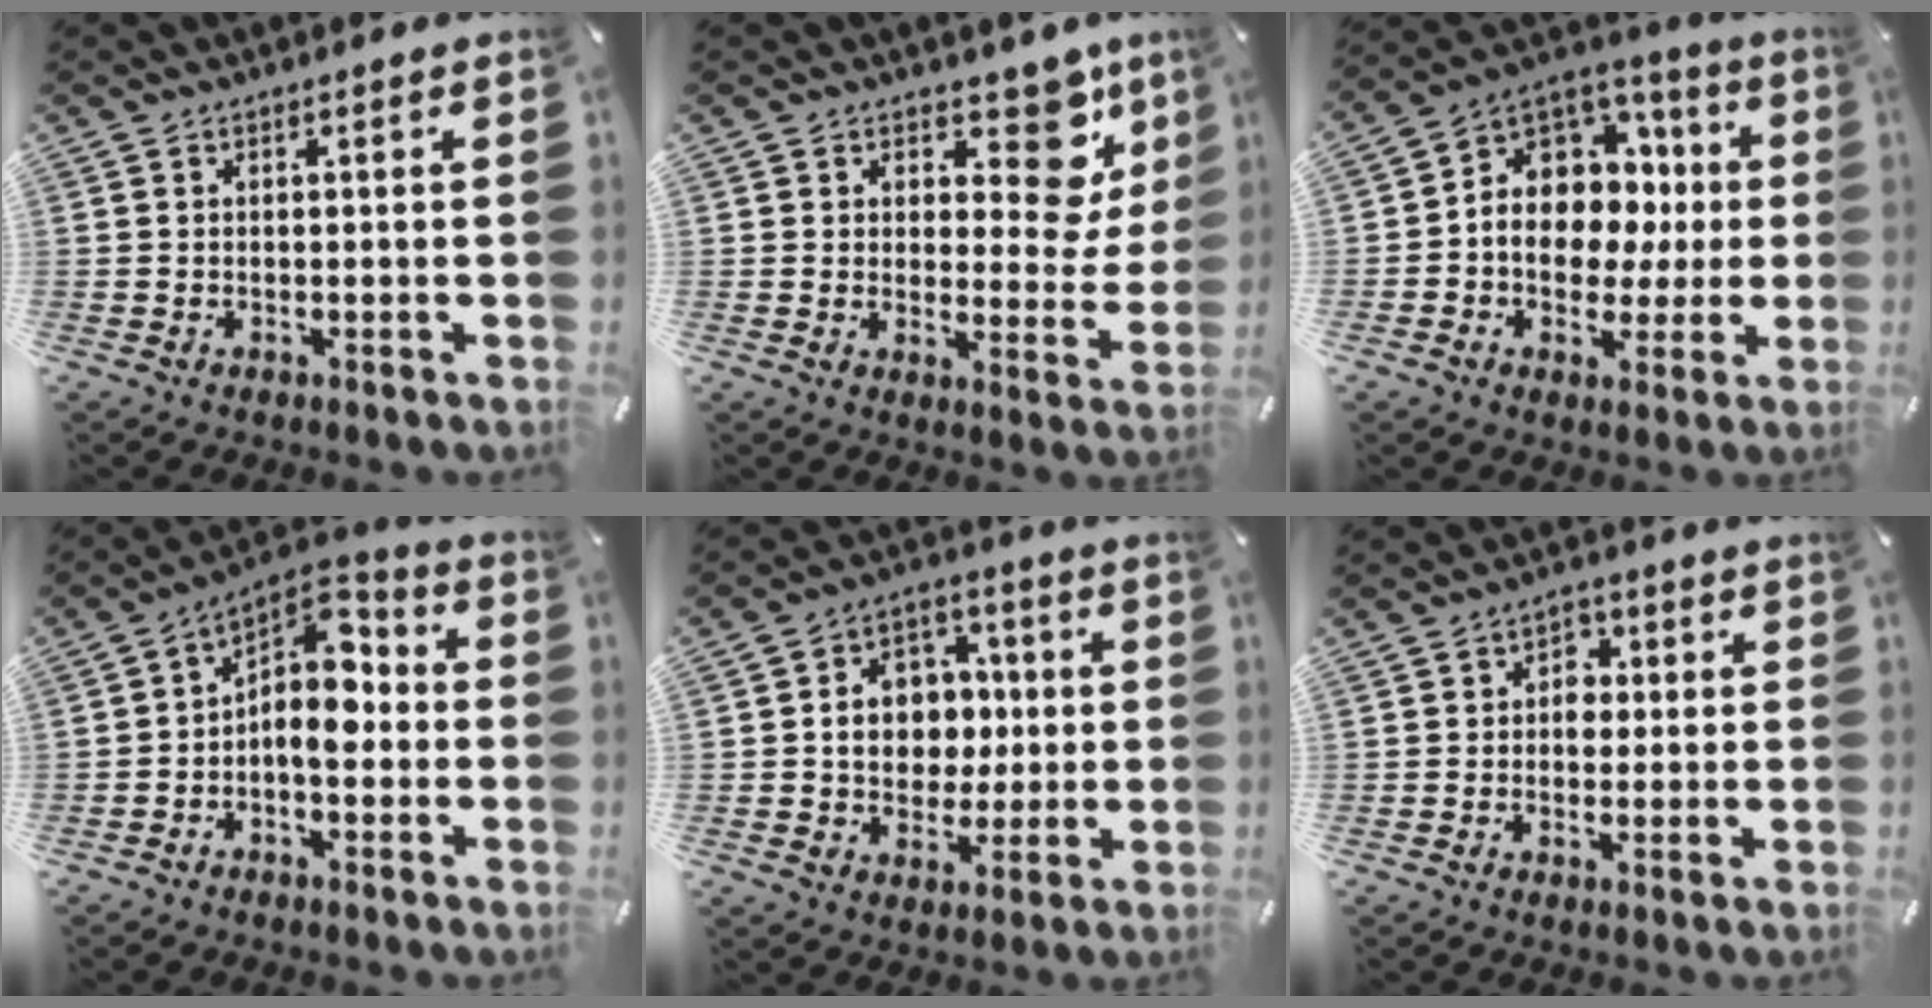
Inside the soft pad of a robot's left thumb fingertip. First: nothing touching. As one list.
[{"total": 11.3, "force": [6.9, 6.3, 6.4], "torque": [-0.069, -0.060, 0.119]}, {"total": 12.2, "force": [1.8, 10.8, 5.3], "torque": [-0.083, -0.027, 0.043]}, {"total": 9.5, "force": [-0.7, 5.9, 7.4], "torque": [-0.120, -0.012, -0.017]}, {"total": 10.7, "force": [-0.1, 9.3, 5.3], "torque": [-0.082, 0.019, 0.006]}, {"total": 4.6, "force": [-0.3, 3.8, 2.6], "torque": [-0.019, -0.002, -0.014]}]